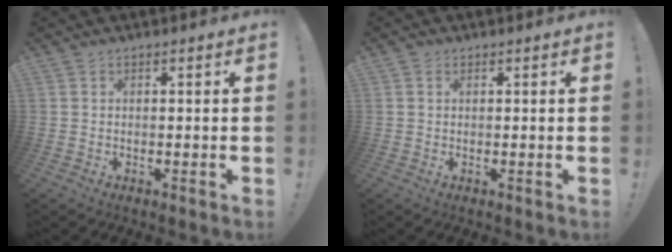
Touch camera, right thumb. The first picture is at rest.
{"total": 0.7, "force": [0.4, 0.6, 0.1], "torque": [0.001, 0.000, 0.006]}